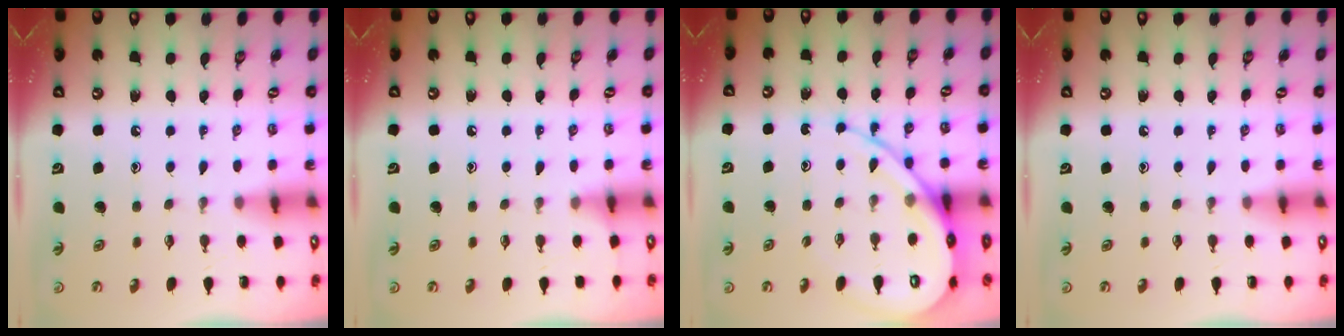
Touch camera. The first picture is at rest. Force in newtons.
{"total": 3.7, "press": 3.6, "slide": 0.5}
{"total": 13.7, "press": 13.6, "slide": 1.4}
{"total": 0.0}